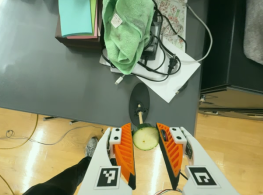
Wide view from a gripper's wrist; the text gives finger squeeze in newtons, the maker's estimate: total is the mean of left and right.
{"total": 6.6, "left": 7.2, "right": 6.1}